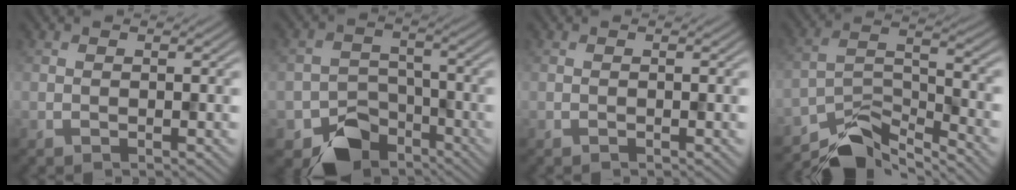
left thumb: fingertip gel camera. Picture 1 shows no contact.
{"total": 8.2, "force": [-5.2, 5.5, 3.2], "torque": [-0.050, -0.019, -0.091]}
{"total": 0.0}
{"total": 8.3, "force": [-6.7, 2.7, 4.0], "torque": [-0.071, -0.008, -0.135]}